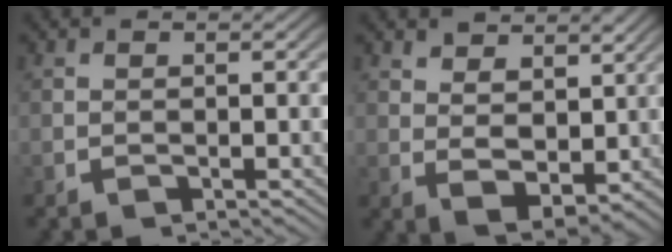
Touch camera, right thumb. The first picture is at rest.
{"total": 4.8, "force": [1.6, 3.3, 3.1], "torque": [-0.053, -0.020, 0.038]}